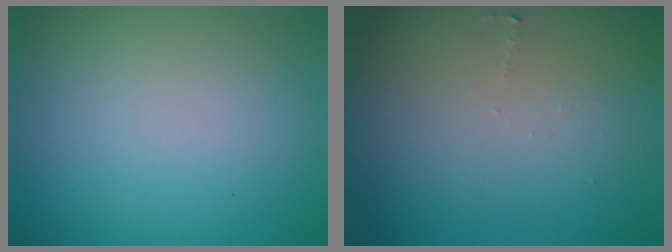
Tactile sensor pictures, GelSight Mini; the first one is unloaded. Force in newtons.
{"total": 0.5, "press": 0.5, "slide": 0.1}